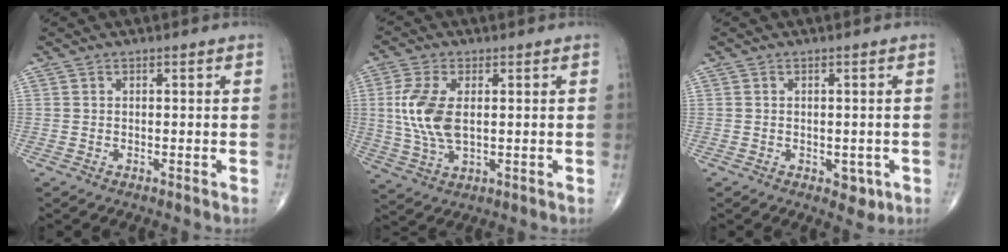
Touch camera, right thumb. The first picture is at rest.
{"total": 10.0, "force": [1.0, 5.2, 8.5], "torque": [-0.193, -0.006, 0.025]}
{"total": 3.0, "force": [-1.0, 2.0, 2.1], "torque": [-0.009, 0.000, -0.007]}